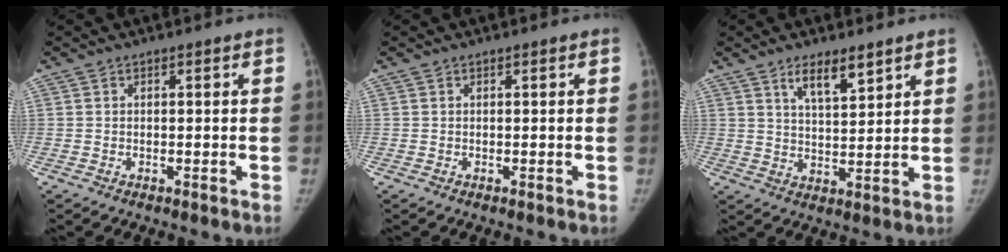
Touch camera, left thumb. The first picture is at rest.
{"total": 0.0}
{"total": 6.7, "force": [4.5, 2.0, 4.5], "torque": [-0.061, -0.031, 0.079]}